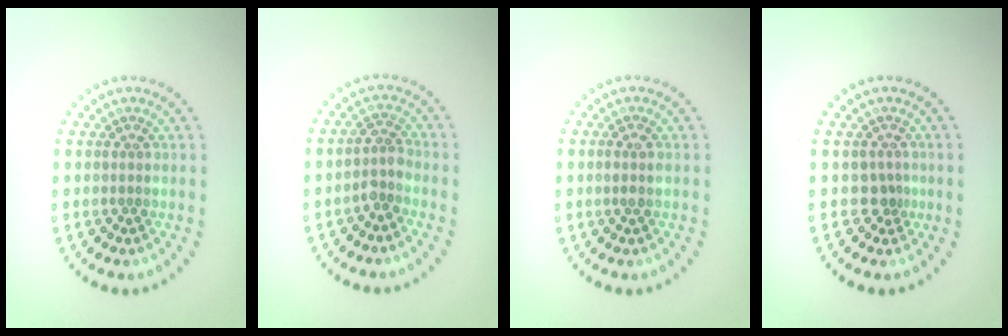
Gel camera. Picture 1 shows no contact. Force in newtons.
{"total": 1.8, "press": 1.2, "slide": 1.3}
{"total": 1.0, "press": 0.9, "slide": 0.5}
{"total": 1.3, "press": 0.8, "slide": 1.0}